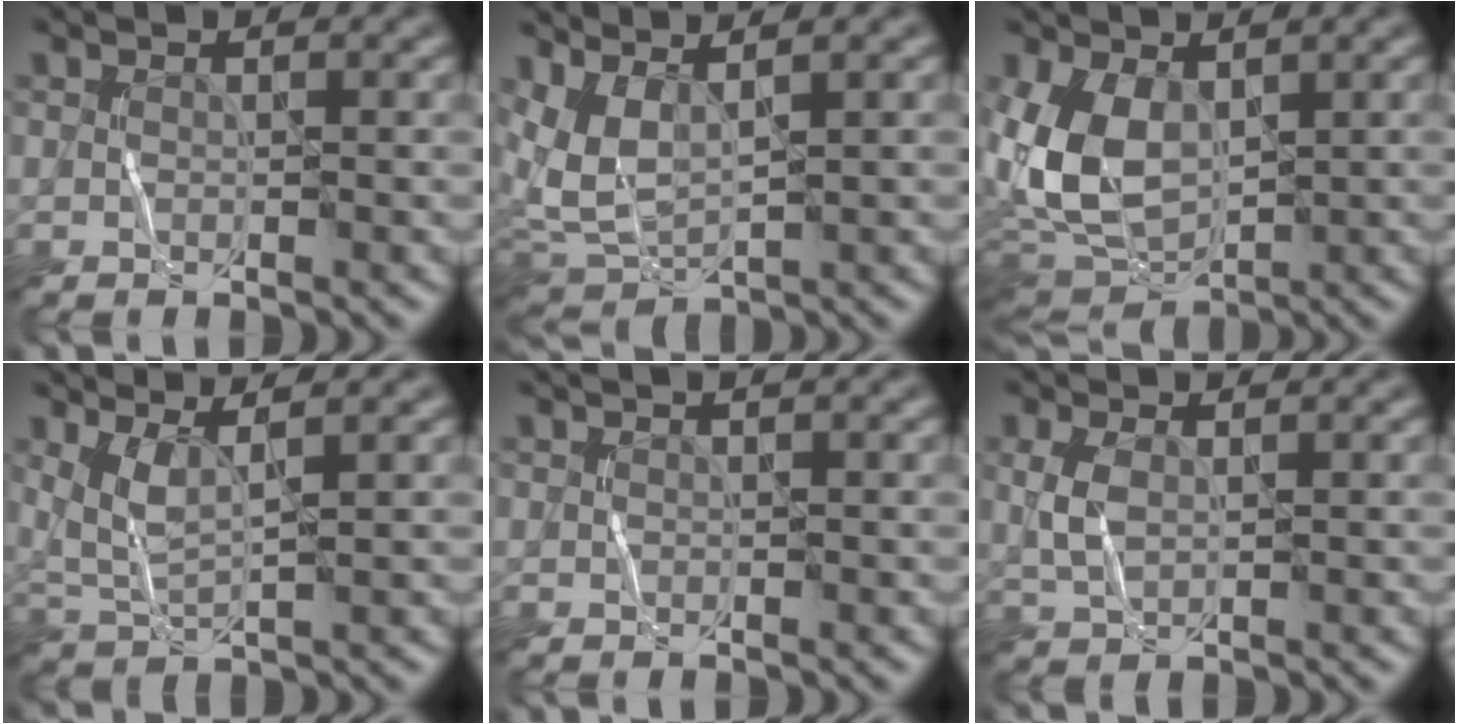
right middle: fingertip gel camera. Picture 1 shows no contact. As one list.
[{"total": 4.3, "force": [2.5, 1.5, 3.1], "torque": [-0.085, -0.002, 0.056]}, {"total": 7.0, "force": [1.0, 4.6, 5.2], "torque": [-0.123, -0.008, 0.019]}, {"total": 3.1, "force": [1.5, 0.6, 2.7], "torque": [-0.062, -0.008, 0.036]}, {"total": 0.6, "force": [0.3, 0.1, 0.6], "torque": [-0.008, 0.001, 0.003]}, {"total": 2.3, "force": [0.6, 1.3, 1.8], "torque": [-0.049, 0.001, 0.015]}]